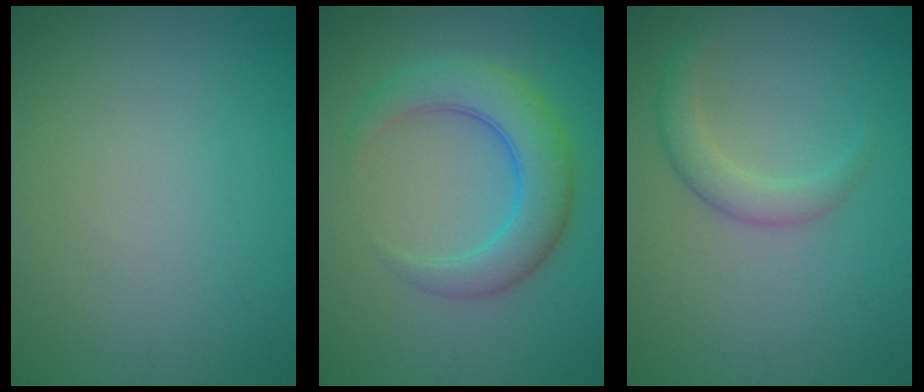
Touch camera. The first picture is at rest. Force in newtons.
{"total": 5.4, "press": 5.4, "slide": 0.2}
{"total": 2.3, "press": 2.3, "slide": 0.1}